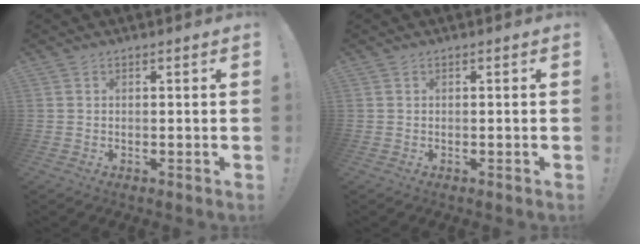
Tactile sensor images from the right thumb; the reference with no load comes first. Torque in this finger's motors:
{"motor_torque": [-0.32, -0.10, 0.06, 0.19, 0.00]}